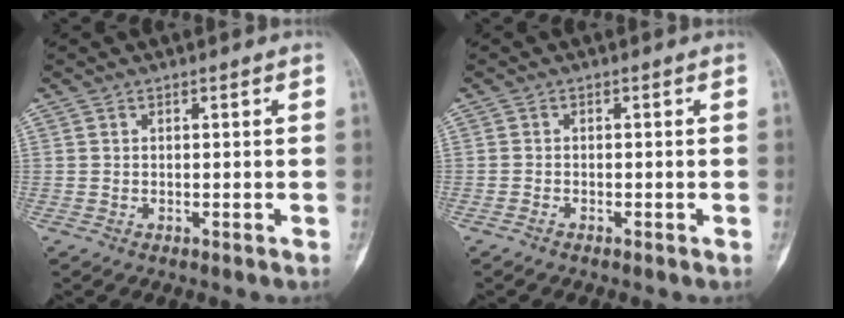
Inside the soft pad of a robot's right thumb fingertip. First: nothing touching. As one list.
[{"total": 0.6, "force": [-0.5, 0.2, 0.1], "torque": [-0.006, 0.001, -0.013]}]